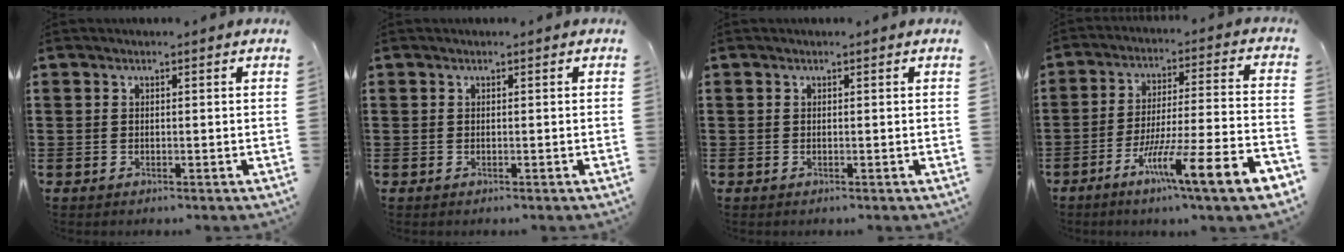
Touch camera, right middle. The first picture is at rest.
{"total": 0.0}
{"total": 0.0}
{"total": 12.2, "force": [-7.6, 0.1, 9.5], "torque": [-0.146, -0.009, -0.141]}